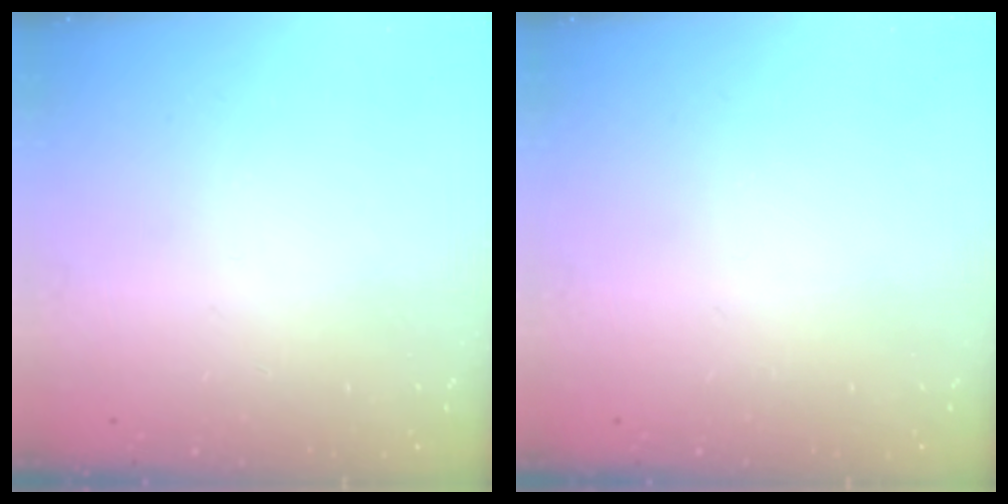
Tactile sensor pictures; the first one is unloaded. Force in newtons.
{"total": 0.0}